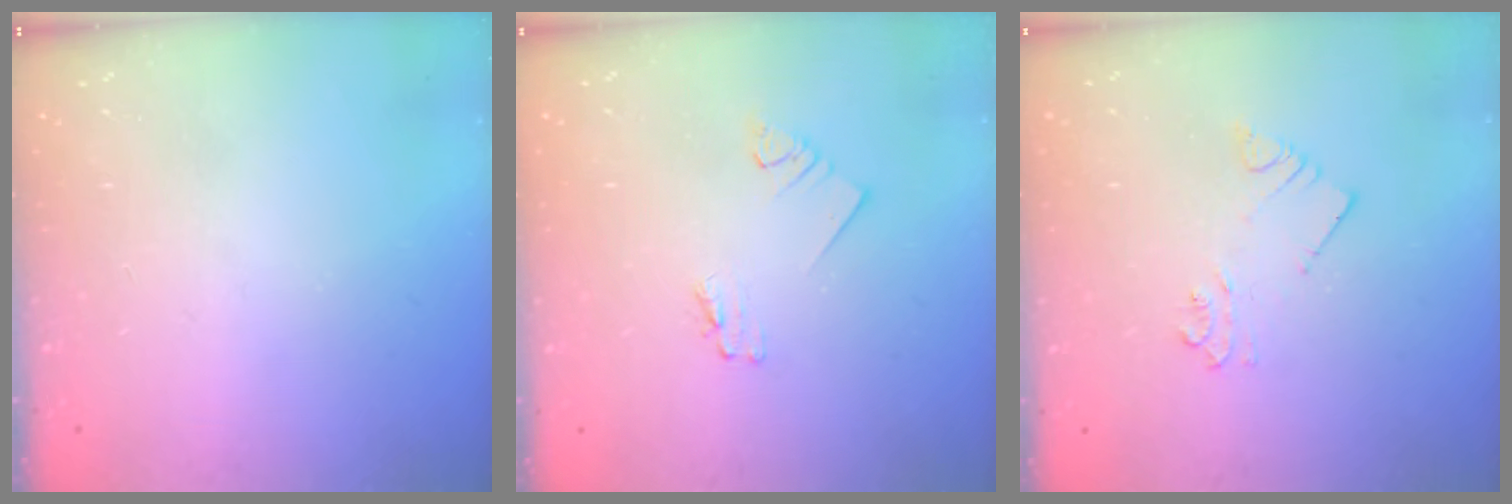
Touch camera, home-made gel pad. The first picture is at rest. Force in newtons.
{"total": 1.7, "press": 1.7, "slide": 0.3}
{"total": 3.2, "press": 3.2, "slide": 0.2}